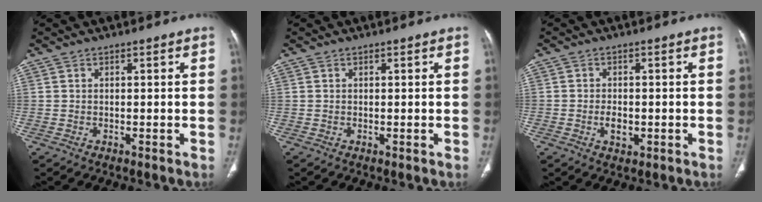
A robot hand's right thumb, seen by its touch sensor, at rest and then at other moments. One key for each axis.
{"total": 0.0}
{"total": 3.1, "fx": -0.8, "fy": 2.1, "fz": 2.1, "tx": -0.027, "ty": 0.004, "tz": -0.011}